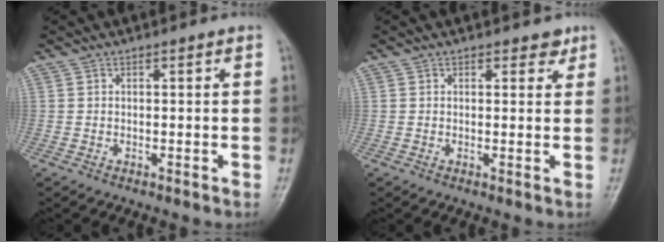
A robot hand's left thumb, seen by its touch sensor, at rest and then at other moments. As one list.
[{"total": 2.0, "force": [1.4, 1.2, 0.7], "torque": [0.009, -0.006, 0.013]}]